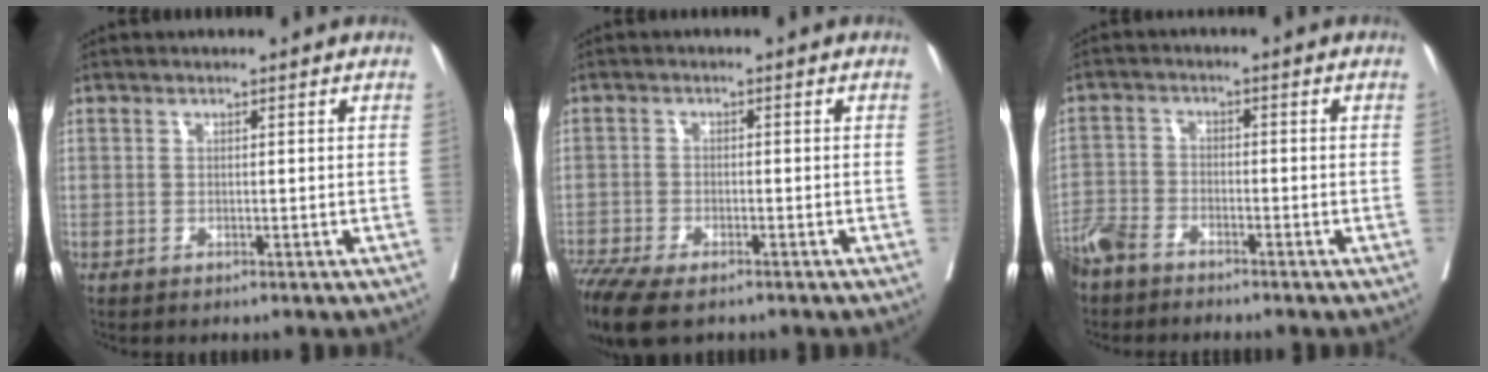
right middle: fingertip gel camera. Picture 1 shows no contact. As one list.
[{"total": 9.7, "force": [-7.3, 3.0, 5.6], "torque": [-0.108, -0.013, -0.123]}, {"total": 5.4, "force": [-4.7, 1.9, 1.9], "torque": [-0.036, -0.008, -0.094]}]